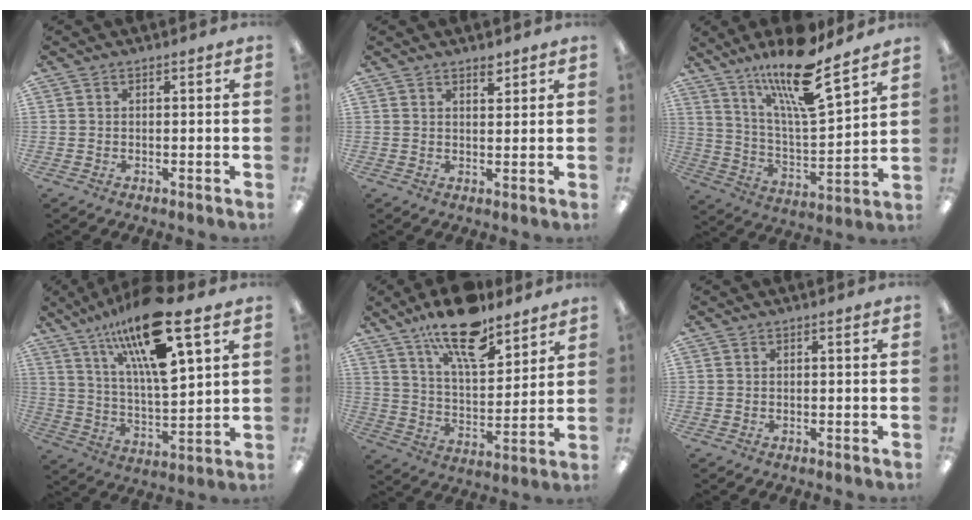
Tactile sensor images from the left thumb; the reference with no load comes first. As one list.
[{"total": 3.0, "force": [2.5, 1.2, 1.3], "torque": [-0.005, -0.015, 0.040]}, {"total": 18.3, "force": [13.9, 3.8, 11.3], "torque": [-0.205, -0.087, 0.231]}, {"total": 19.9, "force": [12.5, 4.9, 14.7], "torque": [-0.260, -0.066, 0.200]}, {"total": 16.8, "force": [12.5, 6.0, 9.5], "torque": [-0.158, -0.066, 0.213]}, {"total": 0.0}]